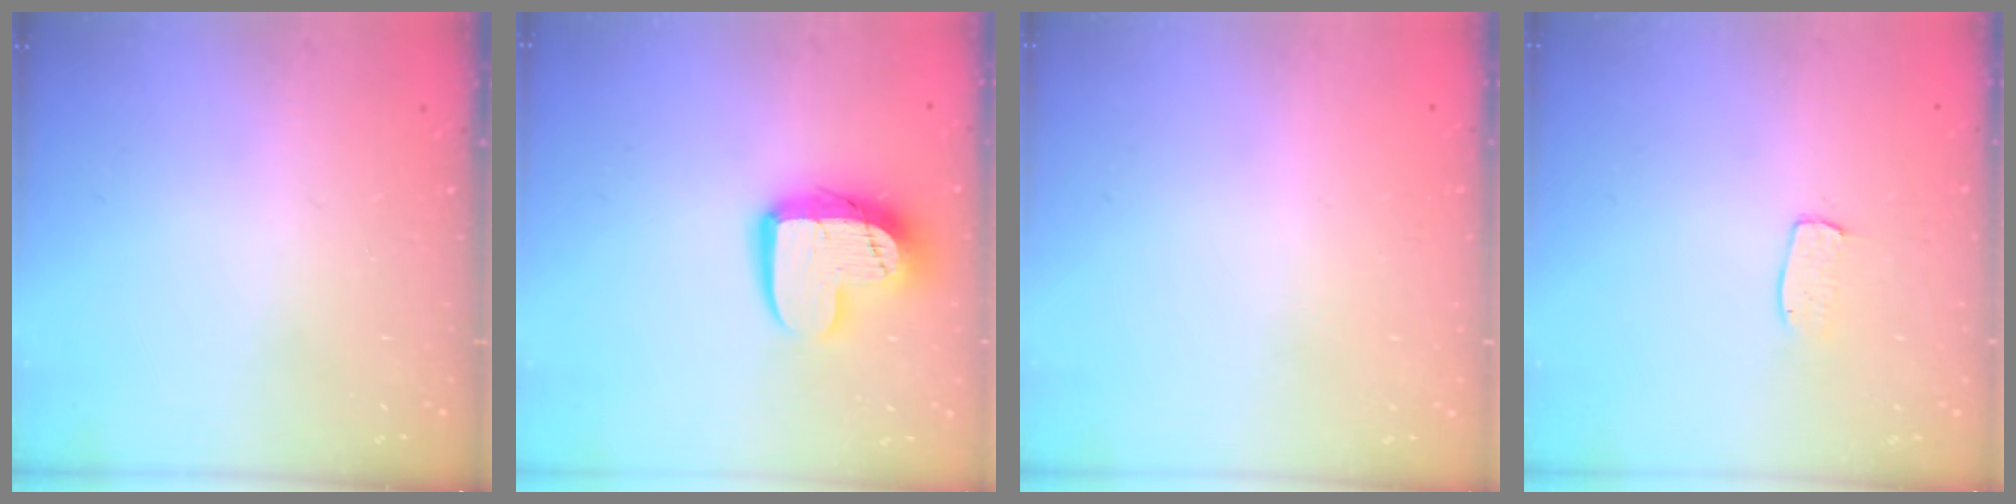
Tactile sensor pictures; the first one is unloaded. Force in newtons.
{"total": 12.7, "press": 12.7, "slide": 1.0}
{"total": 0.0}
{"total": 3.5, "press": 3.4, "slide": 0.2}